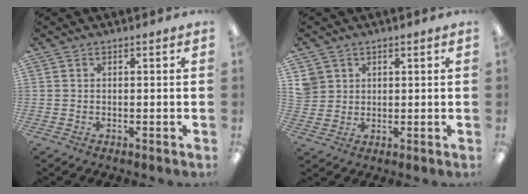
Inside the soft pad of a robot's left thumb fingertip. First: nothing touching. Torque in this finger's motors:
{"motor_torque": [0.57, 0.52, 0.30, -0.52, 0.00]}